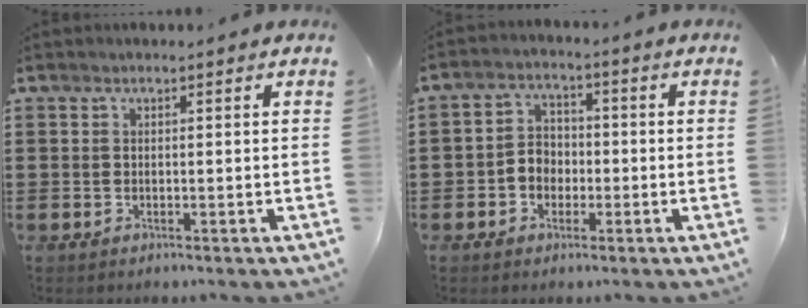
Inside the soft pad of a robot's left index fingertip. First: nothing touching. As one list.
[{"total": 3.7, "force": [-1.7, 3.0, 1.3], "torque": [-0.034, 0.009, -0.039]}]